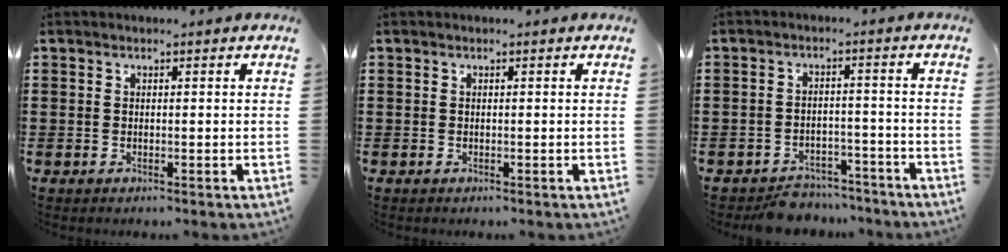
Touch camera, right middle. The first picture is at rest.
{"total": 0.0}
{"total": 4.1, "force": [-4.0, 1.1, 0.3], "torque": [-0.008, 0.009, -0.081]}